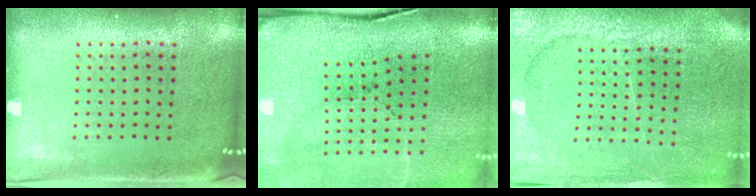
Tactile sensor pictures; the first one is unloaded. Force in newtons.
{"total": 4.1, "press": 3.5, "slide": 2.0}
{"total": 3.6, "press": 3.3, "slide": 1.4}